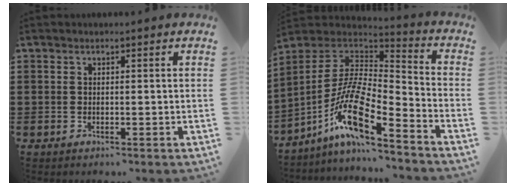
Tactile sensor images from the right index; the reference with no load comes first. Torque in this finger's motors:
{"motor_torque": [1.11, -1.04, 1.05, 0.21]}